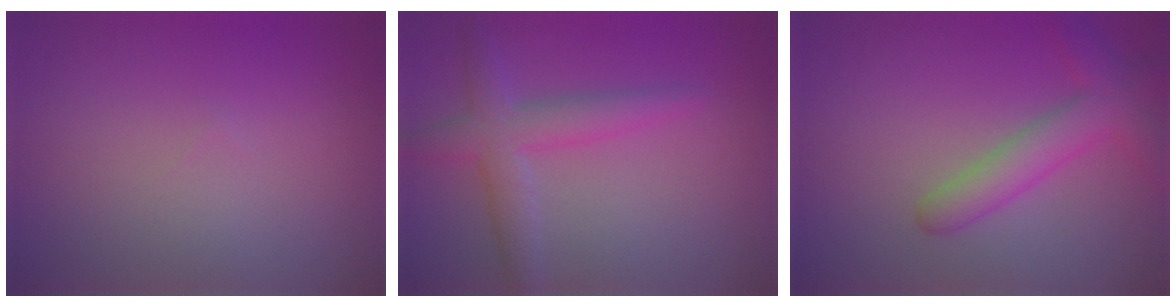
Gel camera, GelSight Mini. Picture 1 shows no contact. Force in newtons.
{"total": 3.7, "press": 3.7, "slide": 0.2}
{"total": 4.0, "press": 4.0, "slide": 0.3}